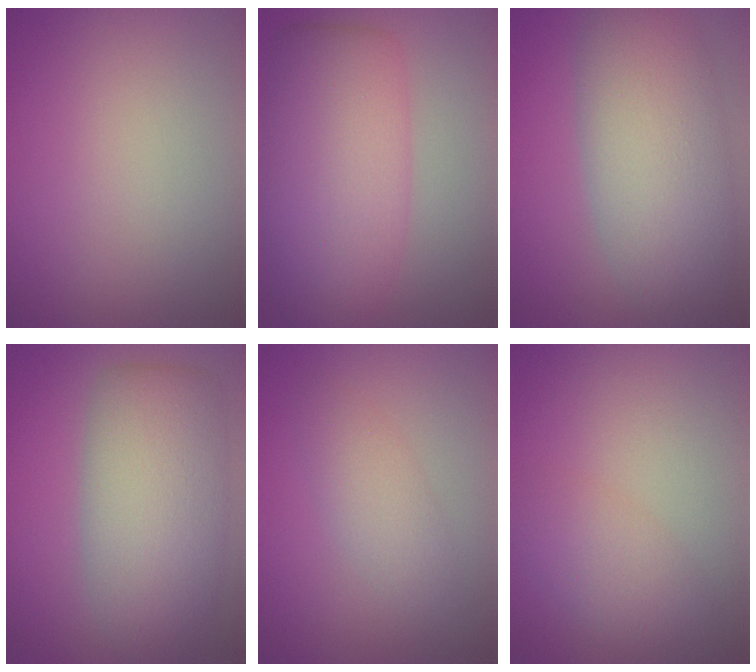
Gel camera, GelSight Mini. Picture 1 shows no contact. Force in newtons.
{"total": 8.4, "press": 8.4, "slide": 0.0}
{"total": 8.1, "press": 8.1, "slide": 0.5}
{"total": 8.0, "press": 8.0, "slide": 0.5}
{"total": 2.3, "press": 2.3, "slide": 0.1}
{"total": 2.7, "press": 2.7, "slide": 0.1}